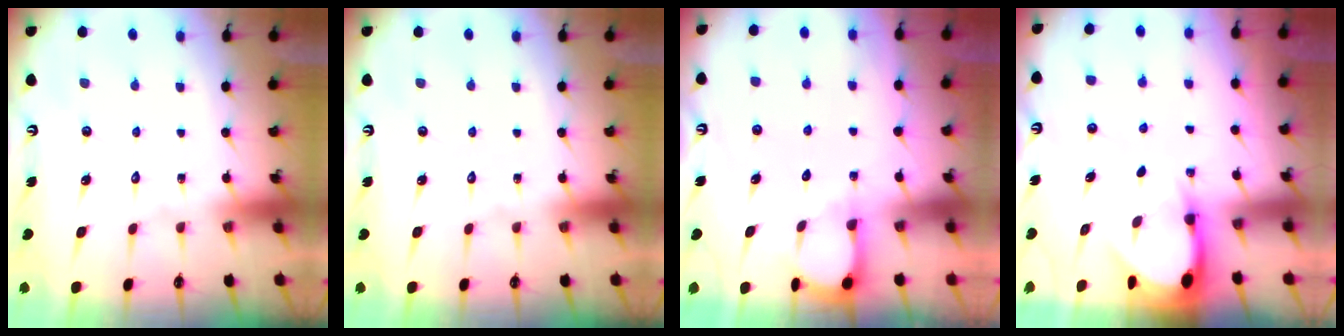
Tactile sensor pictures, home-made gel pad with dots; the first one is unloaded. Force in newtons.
{"total": 0.0}
{"total": 4.6, "press": 4.6, "slide": 0.4}
{"total": 3.6, "press": 3.6, "slide": 0.2}